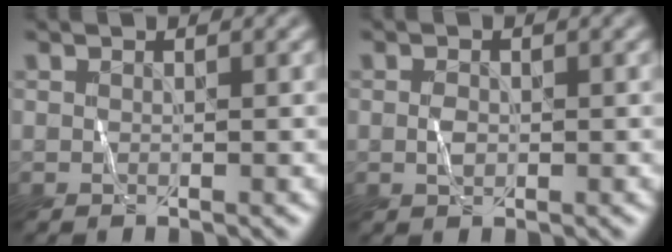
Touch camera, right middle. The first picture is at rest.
{"total": 1.0, "force": [-0.1, 0.8, 0.7], "torque": [-0.016, 0.004, -0.004]}